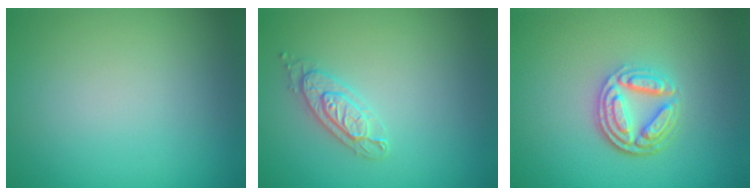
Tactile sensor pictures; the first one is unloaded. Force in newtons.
{"total": 2.2, "press": 2.2, "slide": 0.3}
{"total": 4.3, "press": 3.4, "slide": 2.7}